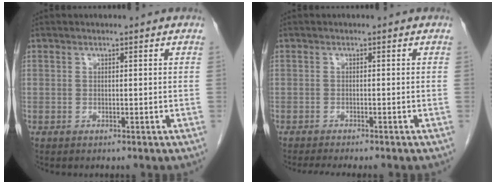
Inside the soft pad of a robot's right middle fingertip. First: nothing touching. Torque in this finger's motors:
{"motor_torque": [0.54, -0.34, 0.09, 0.01]}